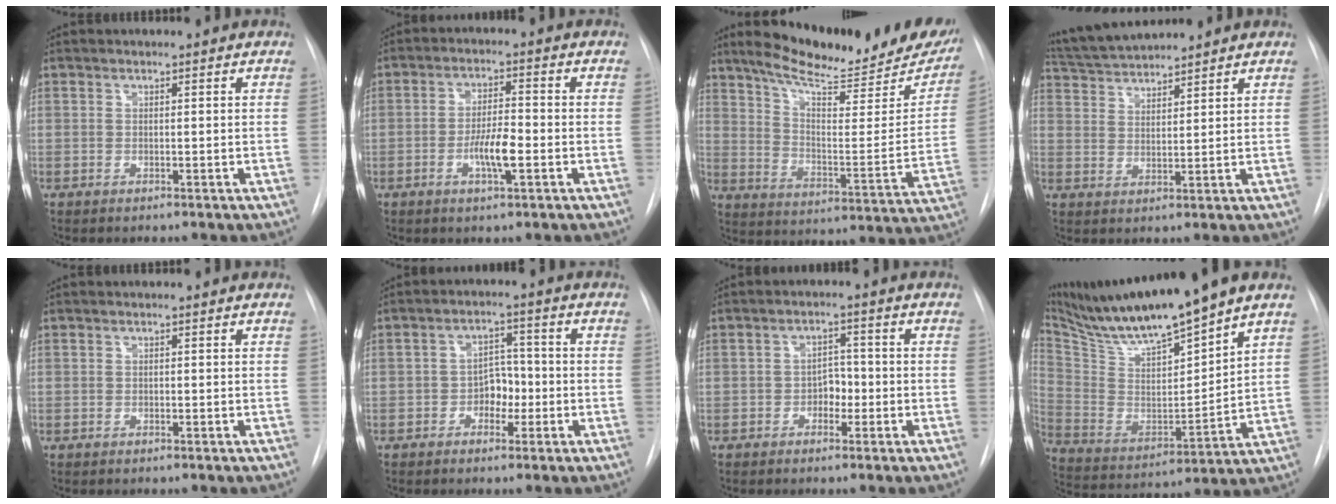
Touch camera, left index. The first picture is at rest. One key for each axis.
{"total": 5.6, "fx": -1.8, "fy": 1.0, "fz": 5.2, "tx": -0.098, "ty": 0.001, "tz": -0.033}
{"total": 24.9, "fx": 21.0, "fy": 5.3, "fz": 12.3, "tx": -0.181, "ty": -0.038, "tz": 0.281}
{"total": 7.5, "fx": 7.4, "fy": -0.1, "fz": 1.7, "tx": -0.041, "ty": 0.027, "tz": 0.141}
{"total": 0.0}
{"total": 4.4, "fx": -1.4, "fy": 2.9, "fz": 2.9, "tx": -0.040, "ty": 0.012, "tz": -0.026}
{"total": 3.1, "fx": -1.1, "fy": 2.0, "fz": 2.0, "tx": -0.023, "ty": 0.010, "tz": -0.022}
{"total": 17.9, "fx": 15.0, "fy": 0.5, "fz": 9.6, "tx": -0.180, "ty": -0.008, "tz": 0.280}